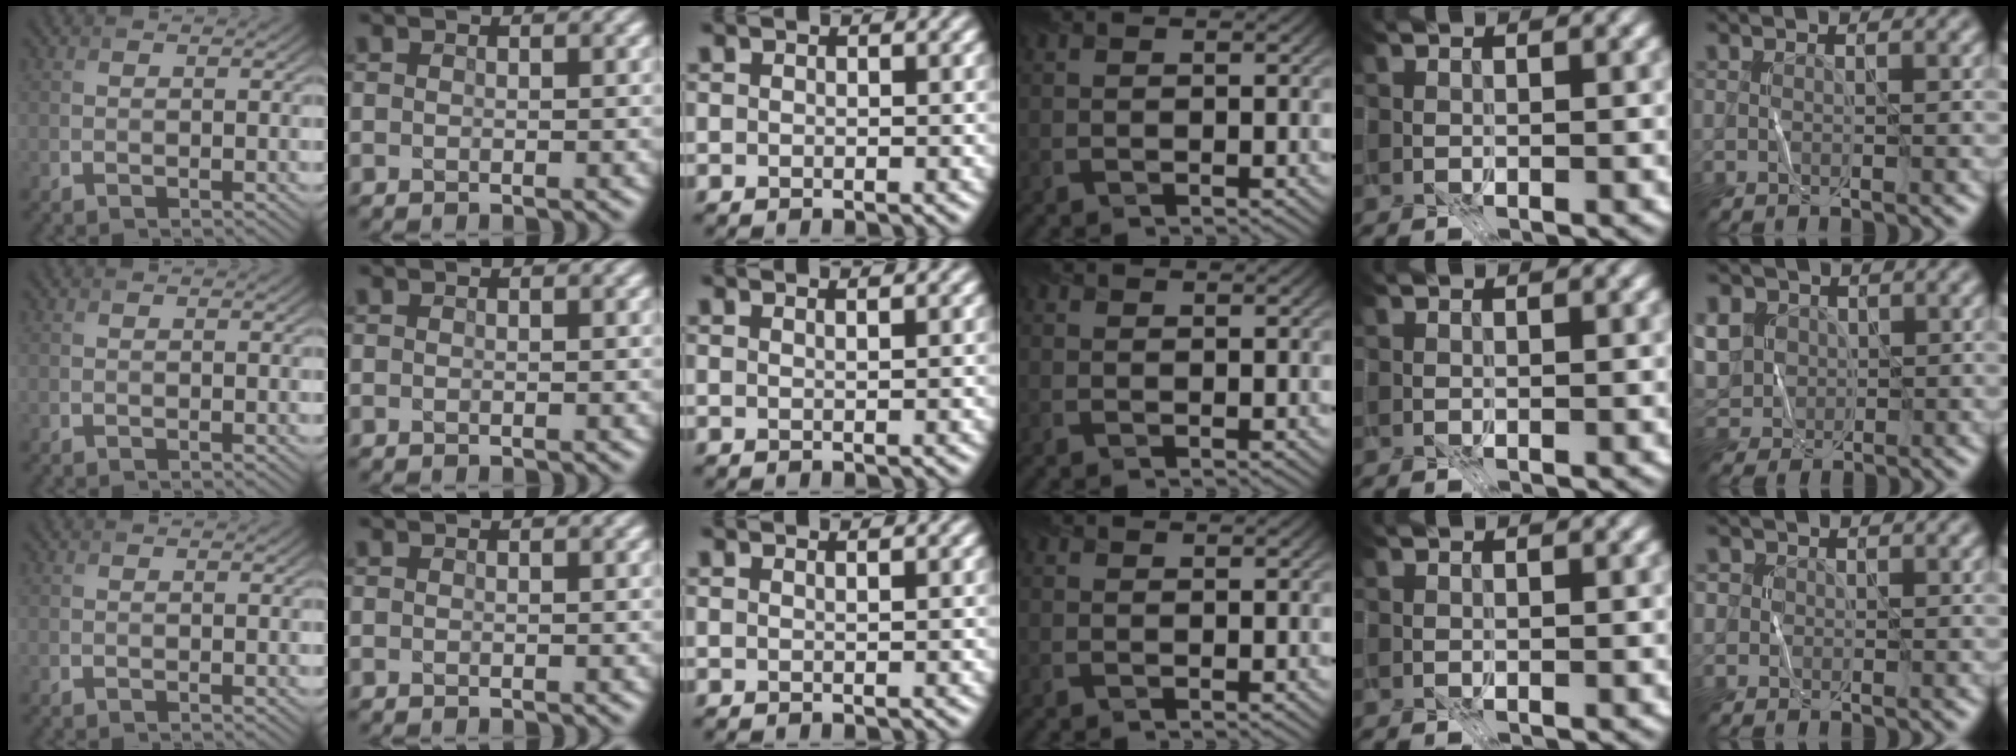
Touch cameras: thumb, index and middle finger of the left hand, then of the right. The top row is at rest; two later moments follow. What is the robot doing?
{"motion": "fold", "object": "coffee filter"}